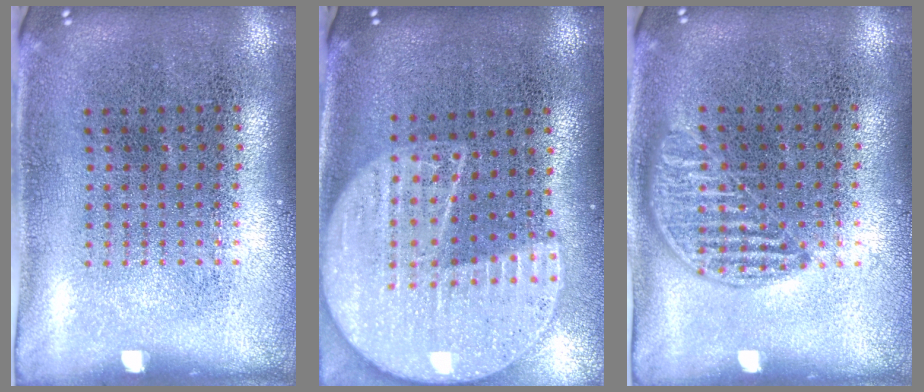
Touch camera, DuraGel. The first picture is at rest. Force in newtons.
{"total": 2.3, "press": 2.0, "slide": 1.2}
{"total": 0.9, "press": 0.8, "slide": 0.4}